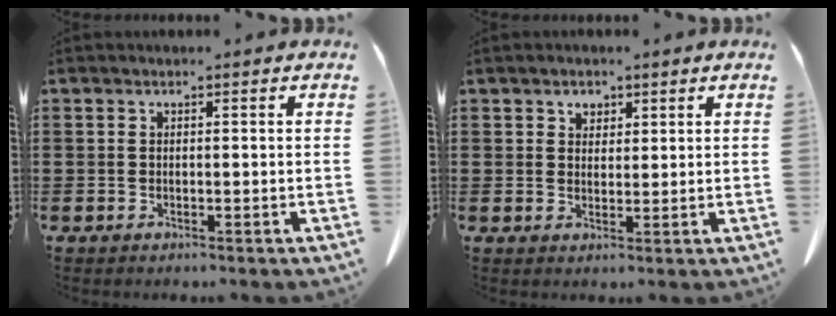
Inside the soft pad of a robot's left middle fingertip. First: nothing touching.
{"total": 1.8, "force": [1.3, 1.3, 0.3], "torque": [-0.004, 0.002, 0.022]}